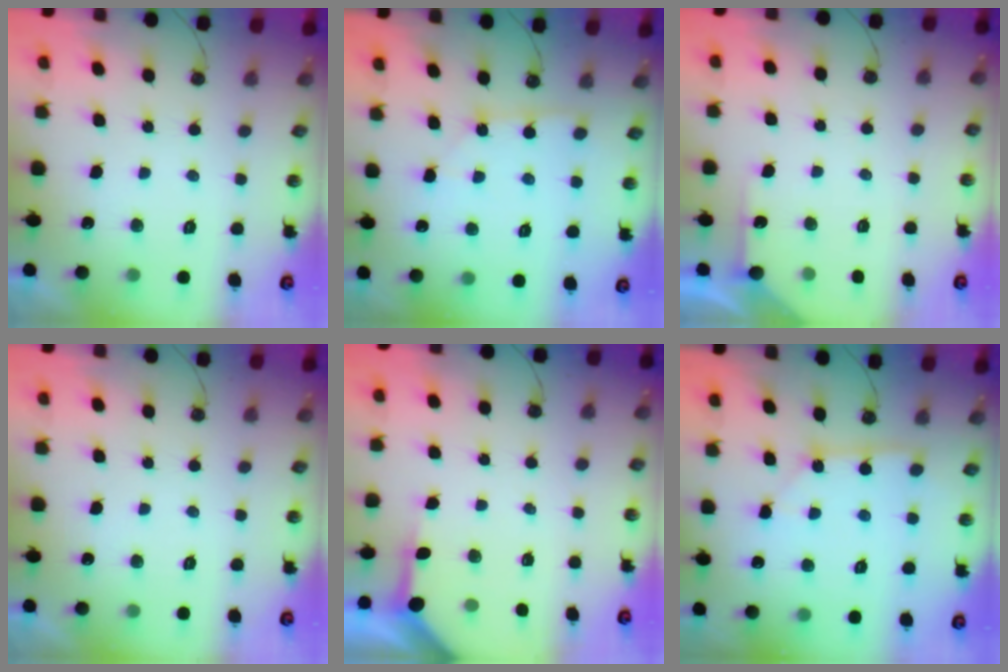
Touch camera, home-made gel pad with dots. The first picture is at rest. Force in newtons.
{"total": 2.2, "press": 2.1, "slide": 0.3}
{"total": 3.3, "press": 3.3, "slide": 0.4}
{"total": 0.0}
{"total": 3.9, "press": 3.9, "slide": 0.2}
{"total": 2.9, "press": 2.9, "slide": 0.1}